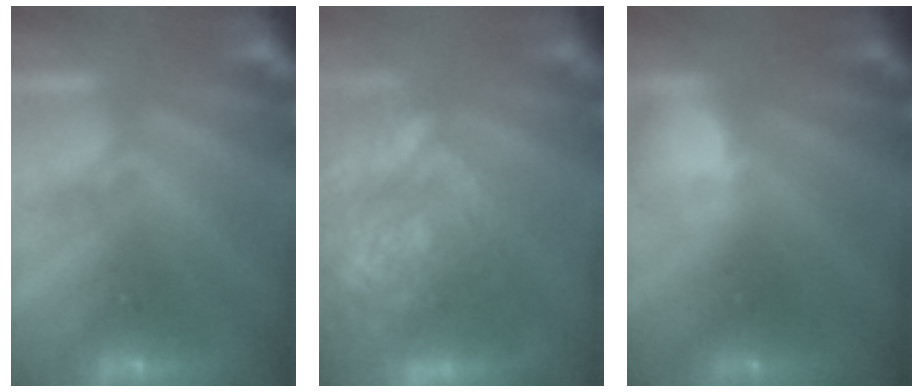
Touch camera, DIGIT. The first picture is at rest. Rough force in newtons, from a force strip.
{"total": 10.5}
{"total": 2.4}